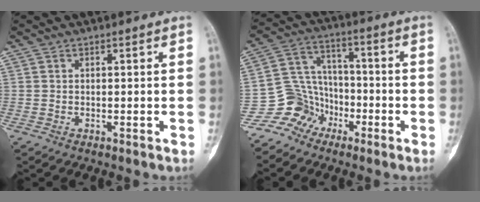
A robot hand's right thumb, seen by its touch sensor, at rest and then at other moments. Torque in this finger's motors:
{"motor_torque": [0.84, -0.57, 0.06, -0.96, -0.09]}